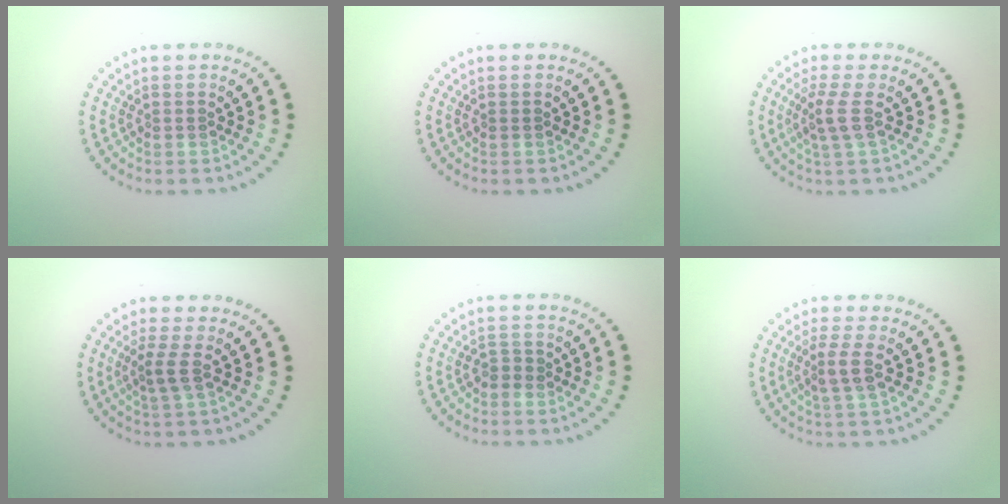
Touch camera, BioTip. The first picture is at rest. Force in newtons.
{"total": 0.0}
{"total": 2.3, "press": 1.6, "slide": 1.5}
{"total": 1.9, "press": 1.2, "slide": 1.5}
{"total": 0.7, "press": 0.4, "slide": 0.5}
{"total": 2.1, "press": 1.6, "slide": 1.5}